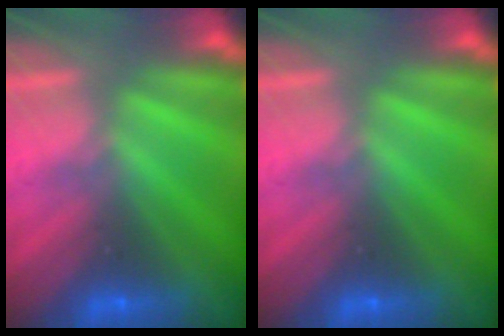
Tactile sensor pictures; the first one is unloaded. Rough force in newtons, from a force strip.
{"total": 0.0}